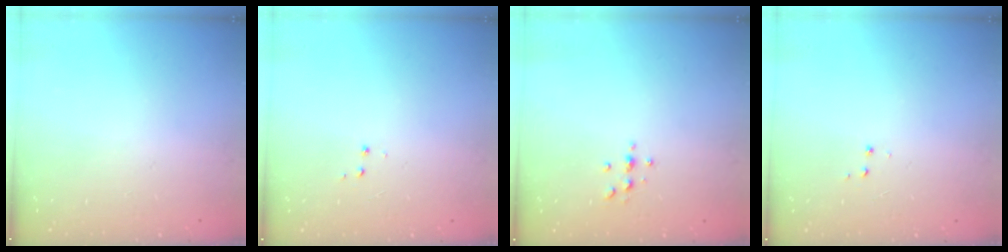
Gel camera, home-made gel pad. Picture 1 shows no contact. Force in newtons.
{"total": 3.3, "press": 3.3, "slide": 0.4}
{"total": 3.0, "press": 3.0, "slide": 0.4}
{"total": 3.3, "press": 3.3, "slide": 0.4}